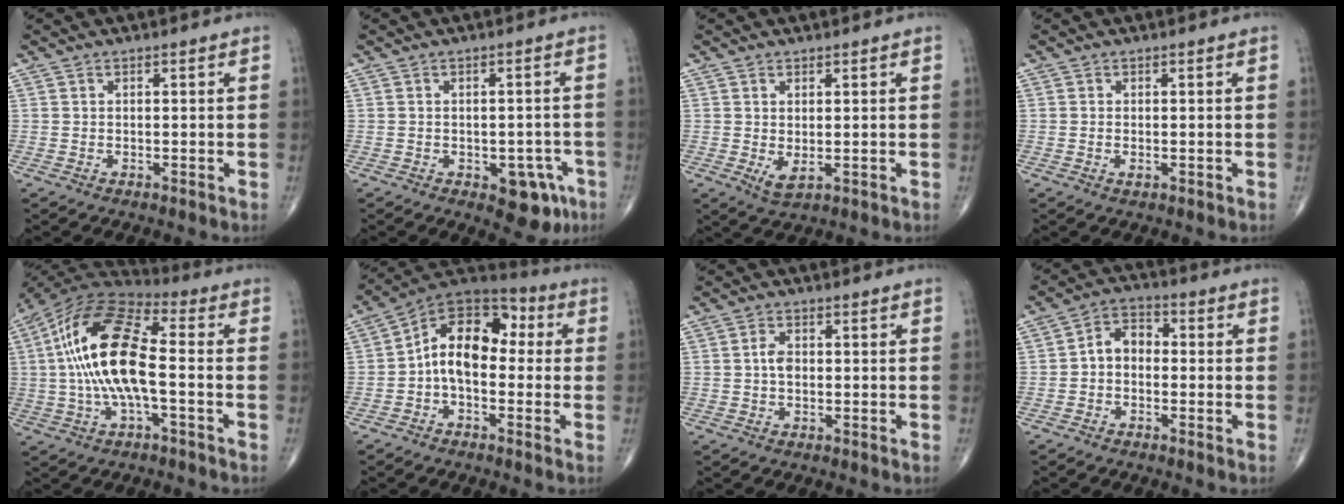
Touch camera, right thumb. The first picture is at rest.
{"total": 7.5, "force": [-3.5, 4.1, 5.2], "torque": [-0.035, 0.017, -0.036]}
{"total": 2.9, "force": [-0.1, 1.4, 2.6], "torque": [-0.044, -0.007, 0.007]}
{"total": 0.9, "force": [-0.2, 0.5, 0.8], "torque": [-0.015, -0.001, -0.004]}
{"total": 18.2, "force": [-0.5, 6.7, 16.9], "torque": [-0.340, 0.036, -0.017]}
{"total": 12.9, "force": [-0.4, 8.1, 10.1], "torque": [-0.130, 0.045, -0.024]}
{"total": 2.7, "force": [-0.1, 1.7, 2.1], "torque": [-0.034, 0.005, -0.006]}
{"total": 6.0, "force": [-0.6, 4.4, 4.1], "torque": [-0.051, 0.024, -0.026]}